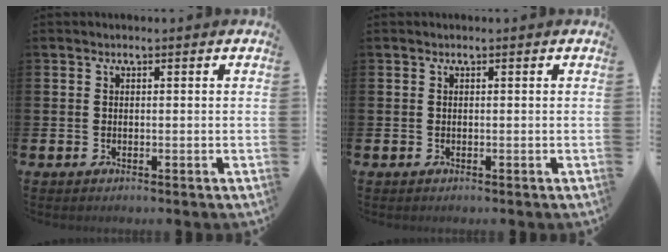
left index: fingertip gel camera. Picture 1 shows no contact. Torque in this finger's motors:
{"motor_torque": [0.06, 0.06, 0.00, 0.00]}